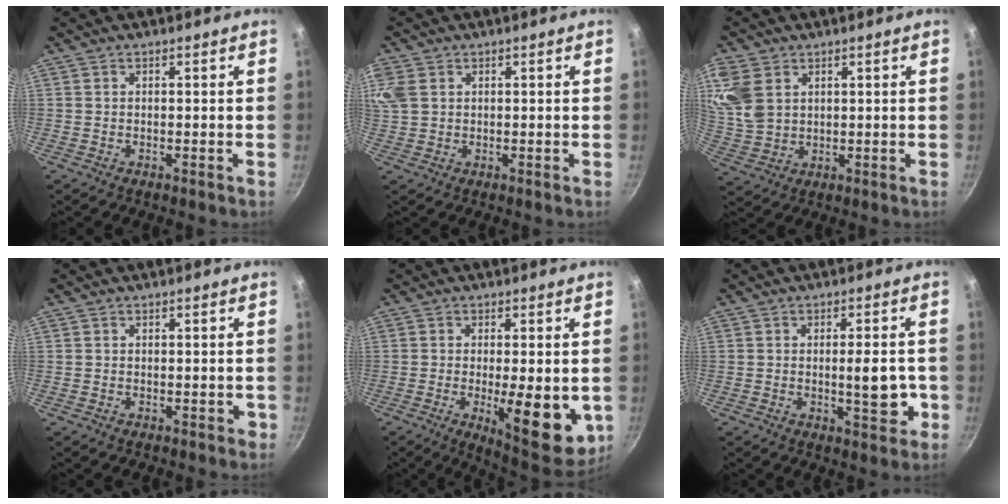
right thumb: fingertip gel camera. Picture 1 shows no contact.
{"total": 7.1, "force": [2.1, 5.2, 4.3], "torque": [-0.103, 0.011, 0.043]}
{"total": 9.2, "force": [3.3, 6.6, 5.5], "torque": [-0.102, -0.017, 0.069]}
{"total": 1.0, "force": [-0.4, 0.8, 0.5], "torque": [0.001, 0.005, -0.004]}
{"total": 13.8, "force": [-2.5, 4.9, 12.6], "torque": [-0.146, -0.009, -0.022]}
{"total": 7.1, "force": [-1.1, 2.7, 6.4], "torque": [-0.066, 0.004, -0.015]}